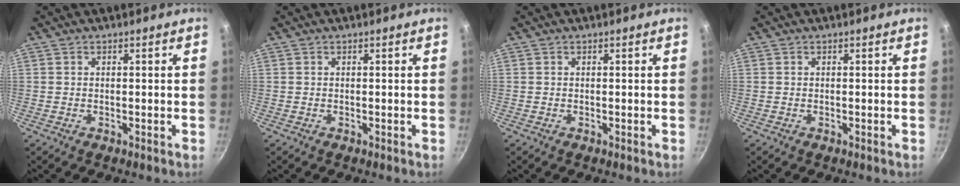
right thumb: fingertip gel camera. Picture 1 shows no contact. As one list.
[{"total": 0.0}, {"total": 0.0}, {"total": 0.0}]